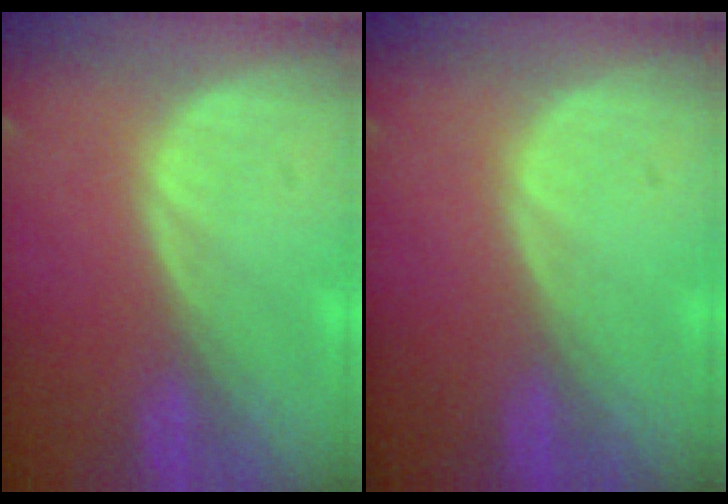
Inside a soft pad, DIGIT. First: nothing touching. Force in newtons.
{"total": 0.0}